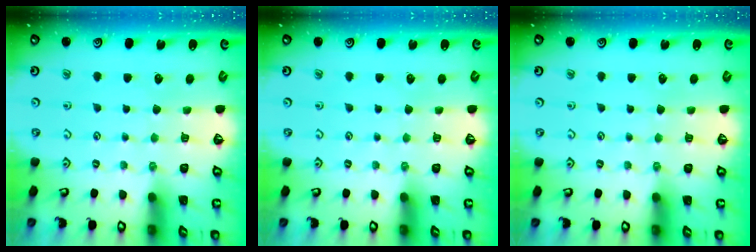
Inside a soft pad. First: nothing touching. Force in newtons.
{"total": 0.0}
{"total": 0.0}